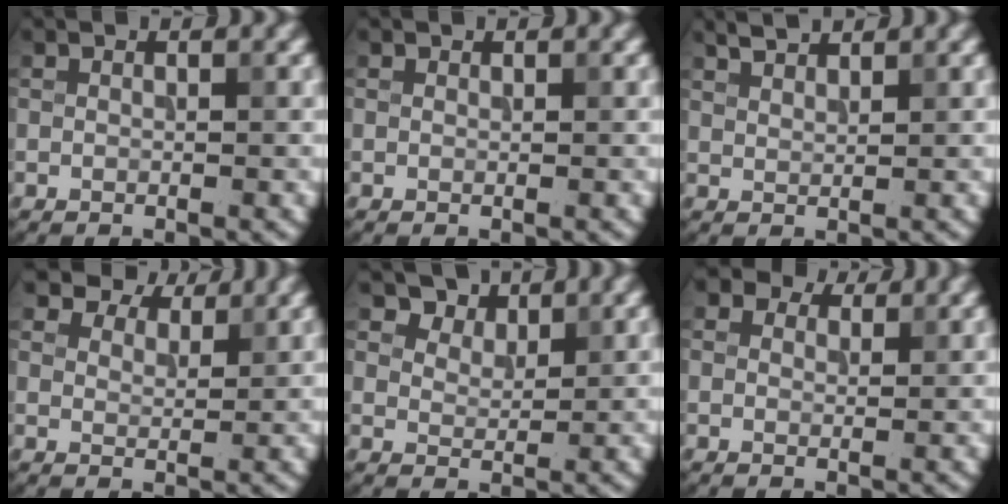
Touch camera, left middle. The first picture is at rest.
{"total": 0.0}
{"total": 1.8, "force": [1.7, 0.3, 0.6], "torque": [-0.013, 0.004, 0.033]}
{"total": 5.8, "force": [5.0, 2.3, 1.8], "torque": [-0.049, -0.014, 0.094]}
{"total": 3.6, "force": [2.9, 1.8, 0.9], "torque": [-0.034, -0.021, 0.063]}
{"total": 3.9, "force": [2.9, 2.2, 1.5], "torque": [-0.035, 0.001, 0.032]}